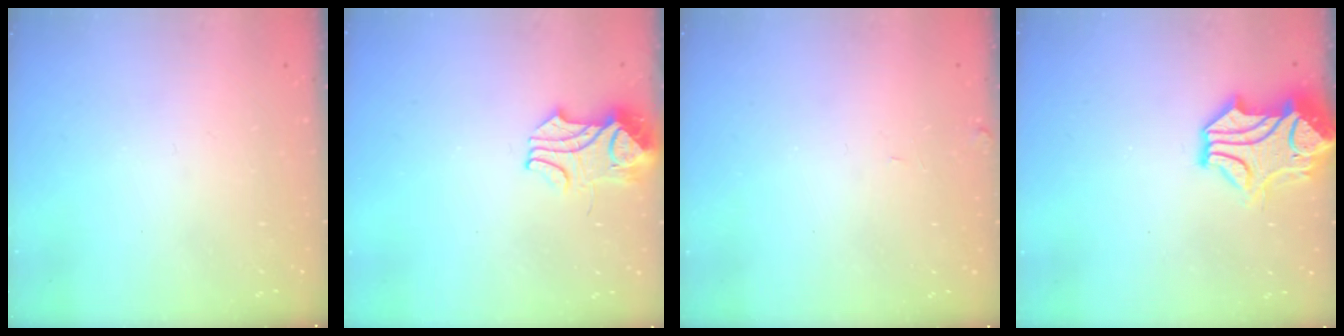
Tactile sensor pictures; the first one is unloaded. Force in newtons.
{"total": 3.6, "press": 3.5, "slide": 0.6}
{"total": 5.0, "press": 5.0, "slide": 0.3}
{"total": 3.6, "press": 3.3, "slide": 1.4}